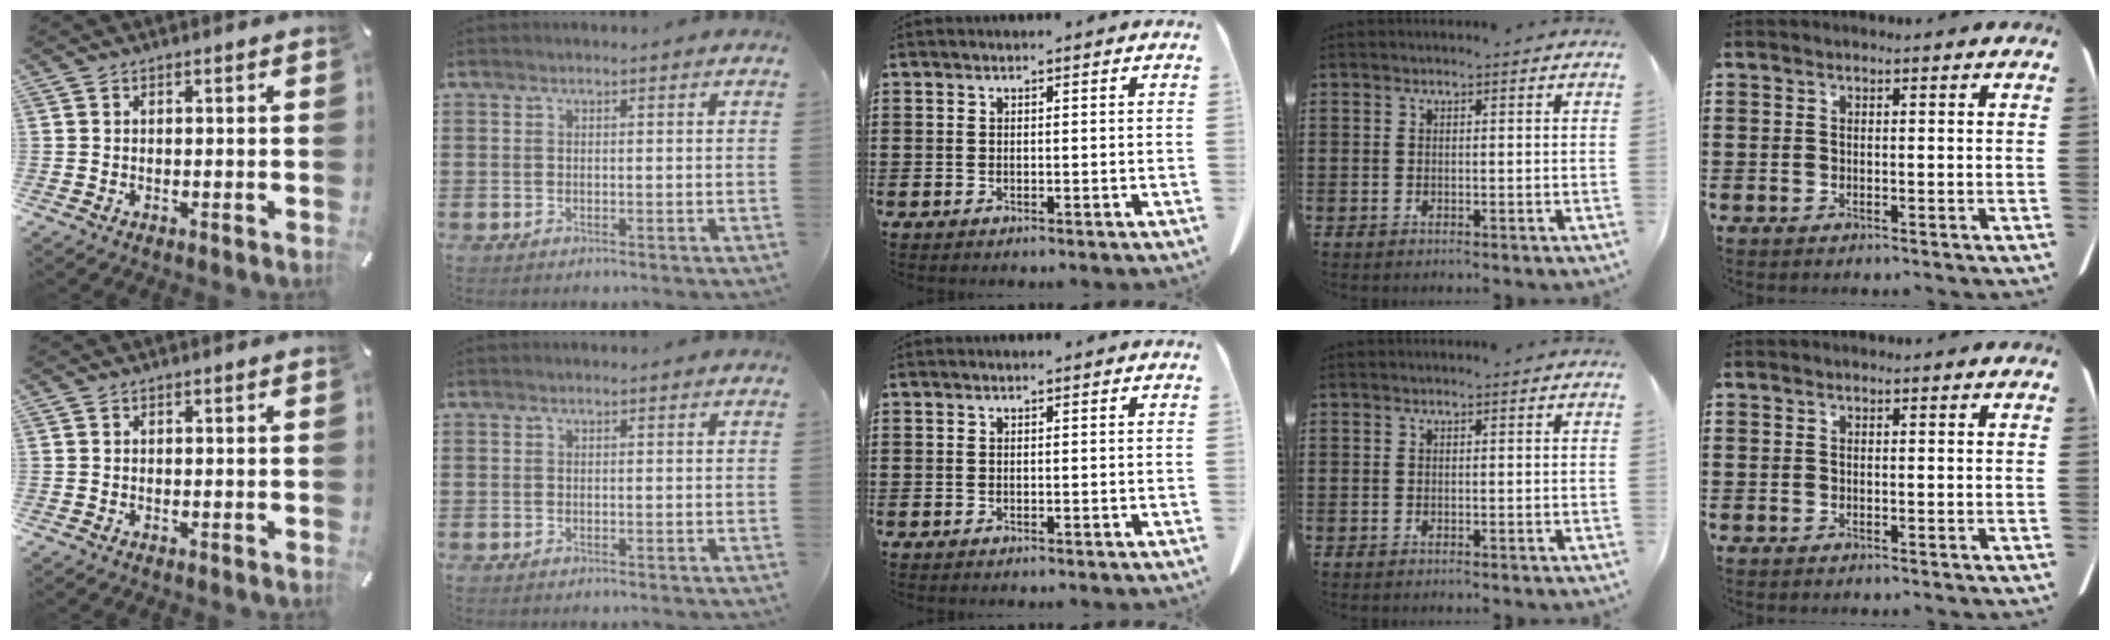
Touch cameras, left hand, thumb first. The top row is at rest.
{}